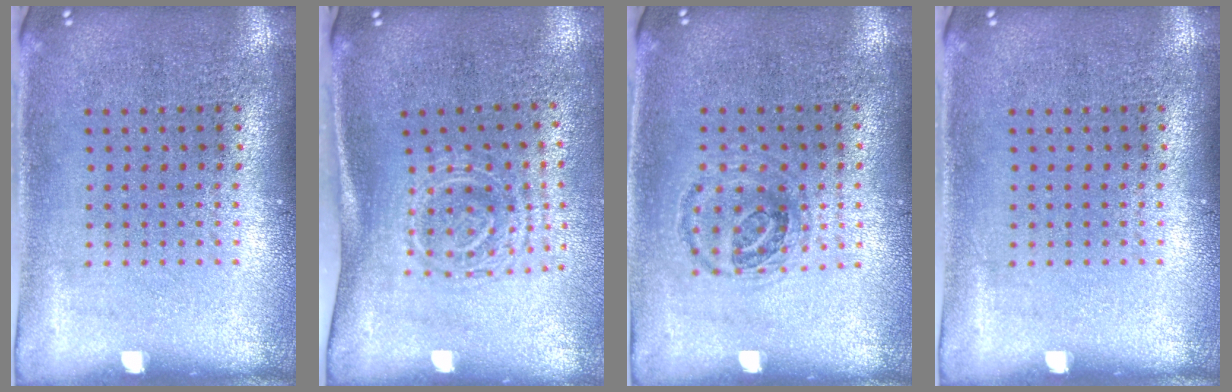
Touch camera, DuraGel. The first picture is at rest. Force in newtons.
{"total": 1.7, "press": 1.2, "slide": 1.2}
{"total": 1.0, "press": 0.9, "slide": 0.3}
{"total": 0.0}